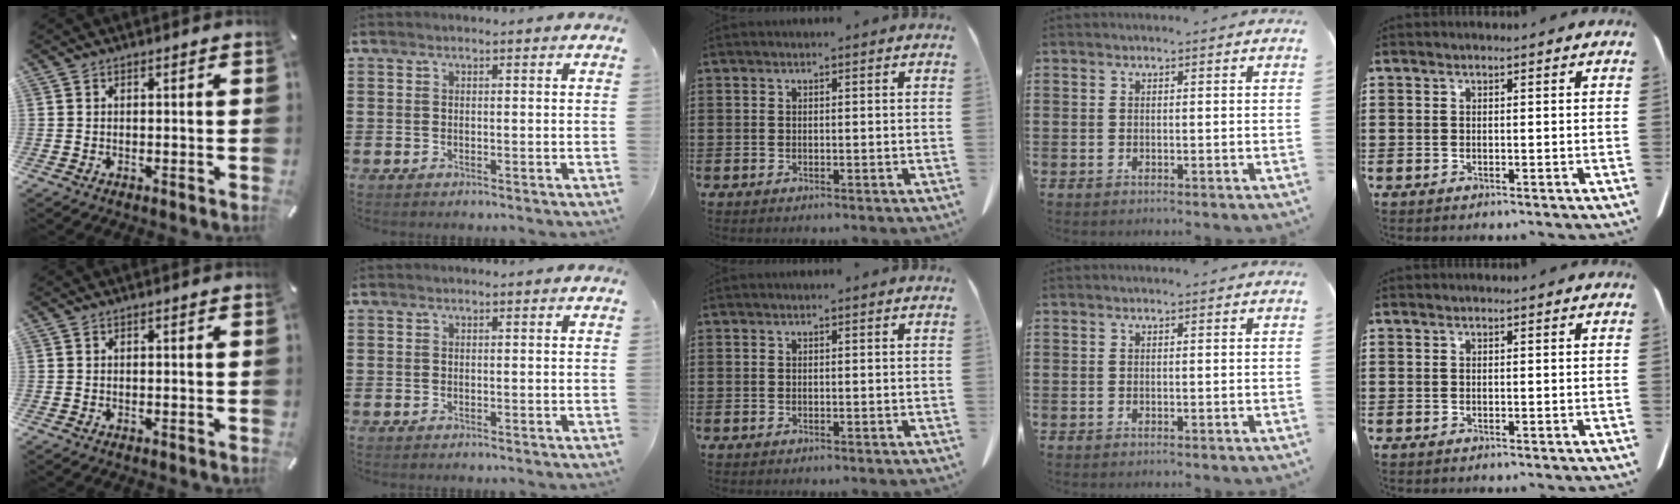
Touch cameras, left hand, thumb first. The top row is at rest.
{}